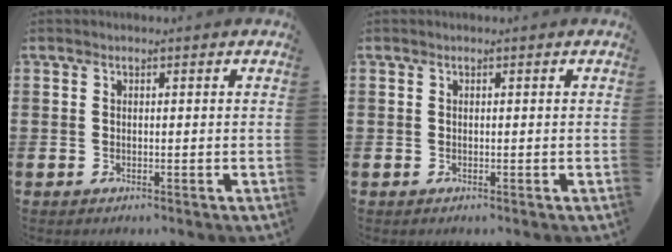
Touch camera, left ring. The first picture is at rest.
{"total": 0.0}